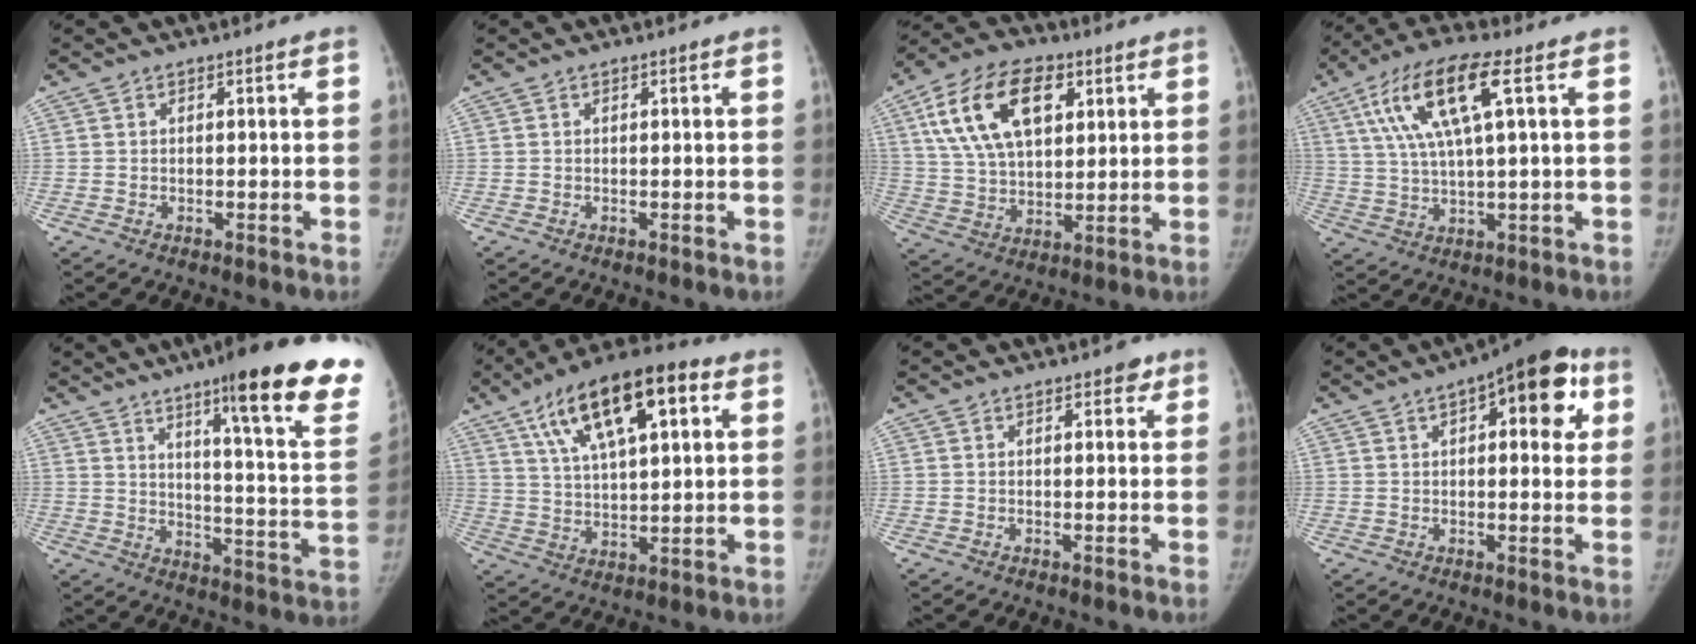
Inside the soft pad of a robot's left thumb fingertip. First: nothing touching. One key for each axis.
{"total": 0.0}
{"total": 18.1, "fx": 7.1, "fy": 10.4, "fz": 13.0, "tx": -0.208, "ty": -0.008, "tz": 0.129}
{"total": 13.7, "fx": 4.8, "fy": 3.2, "fz": 12.4, "tx": -0.263, "ty": 0.011, "tz": 0.088}
{"total": 24.8, "fx": 15.9, "fy": 2.7, "fz": 18.8, "tx": -0.235, "ty": -0.082, "tz": 0.214}
{"total": 18.6, "fx": 8.1, "fy": 7.4, "fz": 15.1, "tx": -0.234, "ty": -0.002, "tz": 0.135}
{"total": 1.6, "fx": 0.8, "fy": 1.0, "fz": 0.8, "tx": 0.006, "ty": 0.000, "tz": 0.005}
{"total": 13.3, "fx": 5.0, "fy": 5.7, "fz": 10.9, "tx": -0.101, "ty": 0.007, "tz": 0.056}